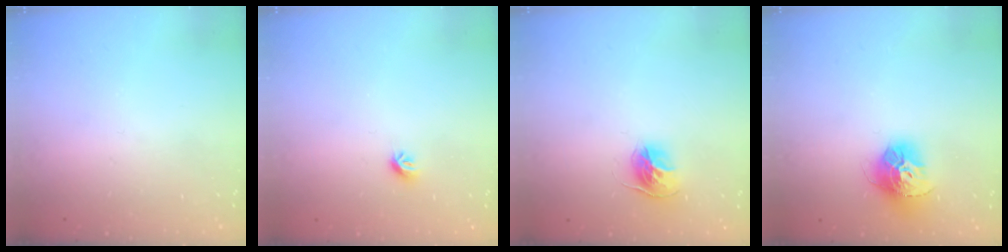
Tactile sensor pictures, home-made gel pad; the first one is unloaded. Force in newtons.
{"total": 5.7, "press": 5.6, "slide": 0.8}
{"total": 11.1, "press": 11.1, "slide": 0.9}
{"total": 13.6, "press": 13.5, "slide": 1.4}